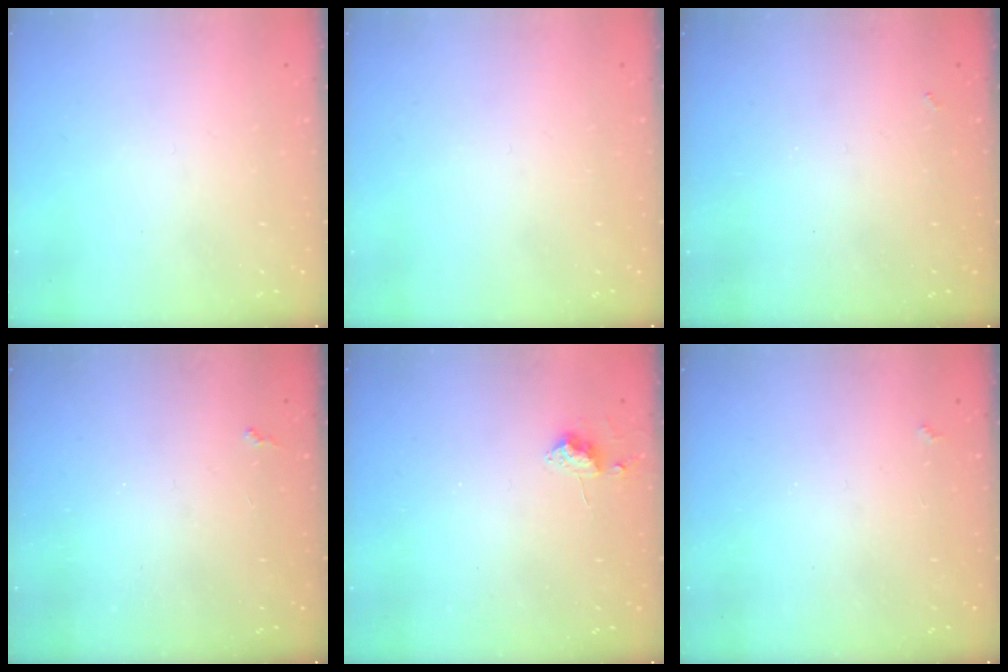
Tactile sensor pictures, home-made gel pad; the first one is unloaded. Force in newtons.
{"total": 0.0}
{"total": 1.6, "press": 1.6, "slide": 0.4}
{"total": 2.3, "press": 2.2, "slide": 0.4}
{"total": 8.3, "press": 8.3, "slide": 0.7}
{"total": 1.7, "press": 1.7, "slide": 0.4}